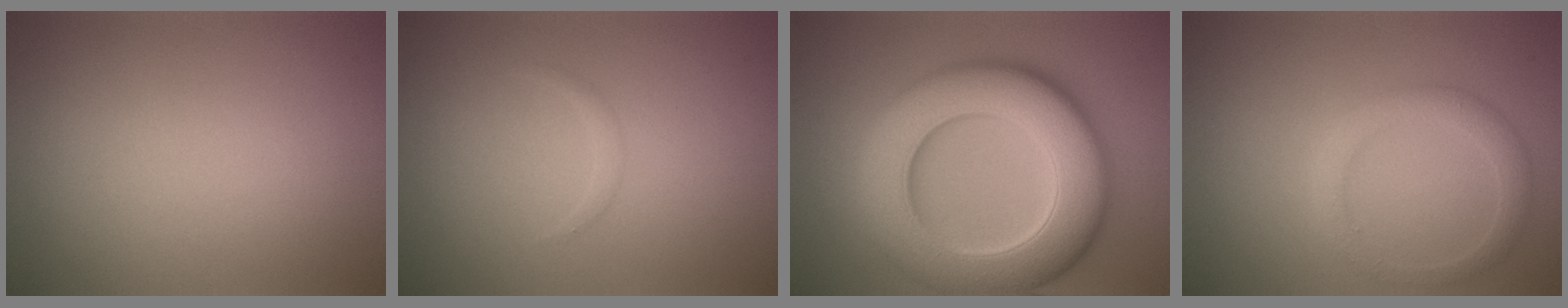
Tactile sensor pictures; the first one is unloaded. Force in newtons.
{"total": 0.5, "press": 0.5, "slide": 0.0}
{"total": 12.5, "press": 12.5, "slide": 0.4}
{"total": 2.4, "press": 2.4, "slide": 0.2}